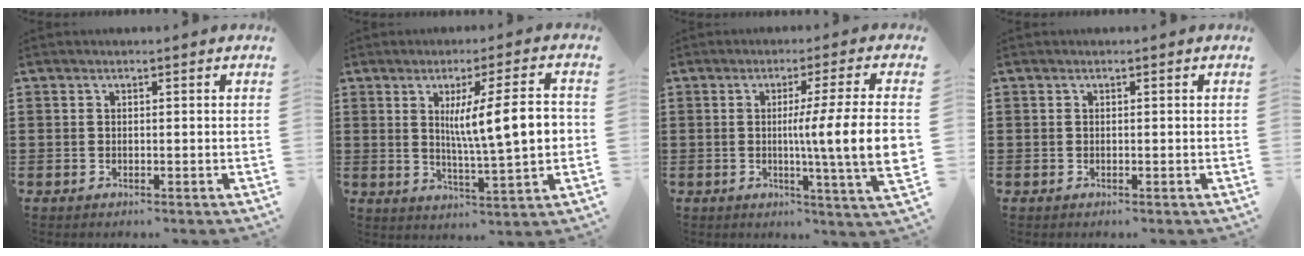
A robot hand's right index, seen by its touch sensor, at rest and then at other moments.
{"total": 10.7, "force": [1.5, 1.7, 10.4], "torque": [-0.168, -0.004, 0.016]}
{"total": 11.5, "force": [0.0, -0.3, 11.5], "torque": [-0.196, -0.019, -0.009]}
{"total": 0.0}